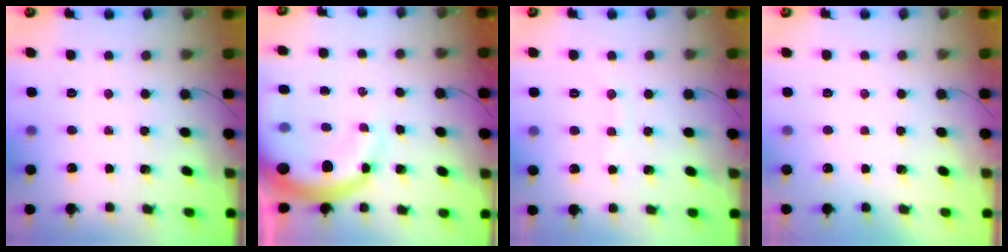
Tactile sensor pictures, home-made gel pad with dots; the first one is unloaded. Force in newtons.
{"total": 11.2, "press": 11.0, "slide": 2.2}
{"total": 4.6, "press": 4.4, "slide": 1.2}
{"total": 3.0, "press": 3.0, "slide": 0.1}